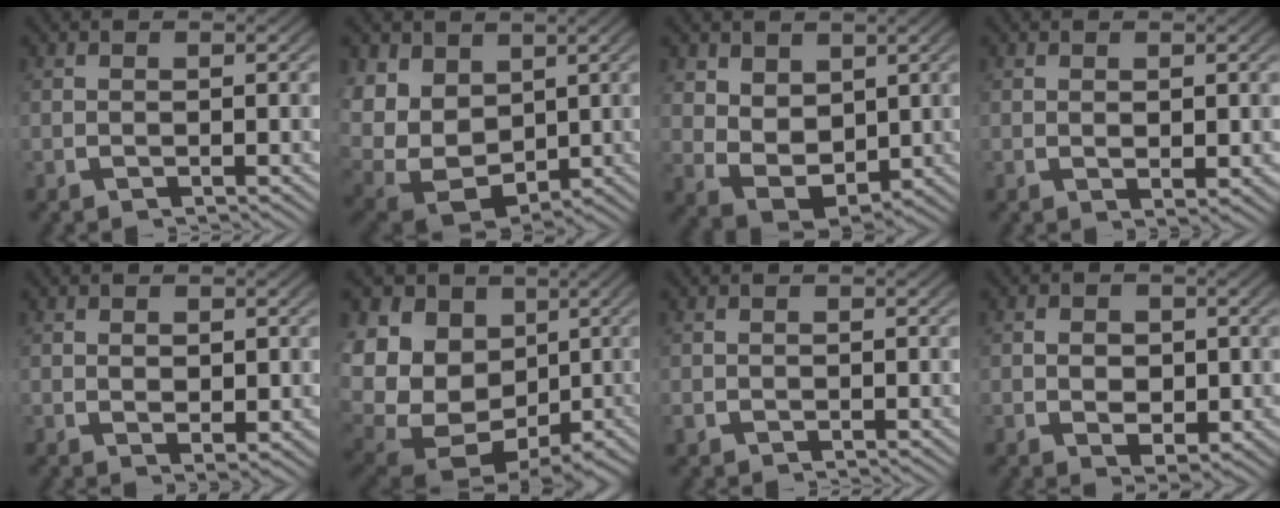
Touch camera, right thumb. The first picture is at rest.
{"total": 13.1, "force": [-0.6, 10.5, 7.8], "torque": [-0.220, -0.070, 0.018]}
{"total": 6.5, "force": [0.0, 4.9, 4.3], "torque": [-0.108, -0.047, 0.022]}
{"total": 1.1, "force": [0.3, 0.7, 0.8], "torque": [-0.010, -0.009, 0.013]}
{"total": 1.5, "force": [0.3, 1.0, 1.1], "torque": [-0.020, -0.014, 0.014]}
{"total": 19.2, "force": [-1.0, 15.7, 11.1], "torque": [-0.278, -0.079, 0.003]}
{"total": 0.7, "force": [-0.3, 0.6, 0.2], "torque": [-0.009, -0.008, -0.004]}
{"total": 3.4, "force": [-0.3, 2.6, 2.2], "torque": [-0.042, -0.025, 0.007]}